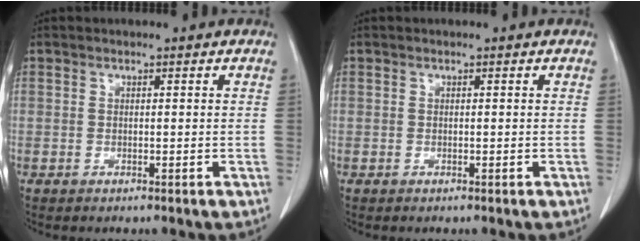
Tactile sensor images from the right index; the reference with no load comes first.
{"total": 0.0}